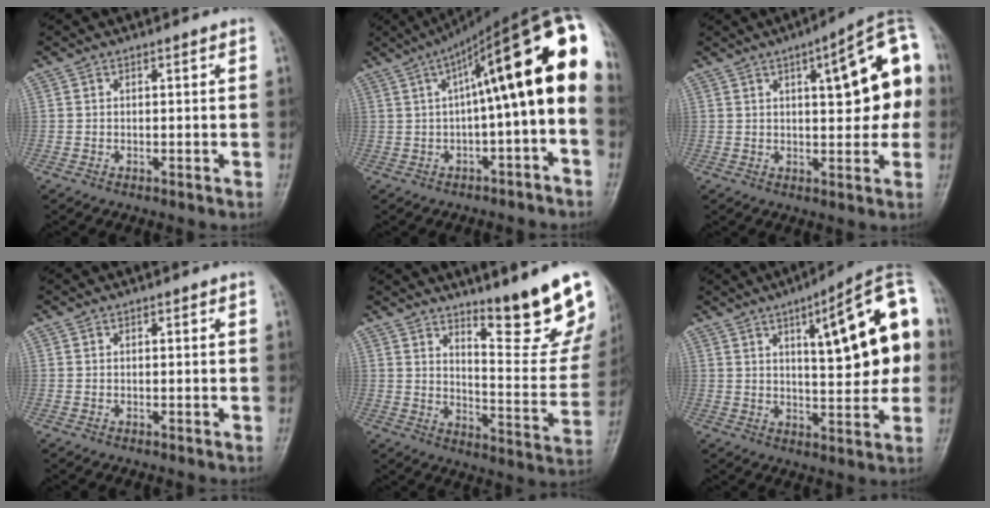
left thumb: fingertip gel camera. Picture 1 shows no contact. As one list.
[{"total": 20.2, "force": [1.6, 4.9, 19.5], "torque": [-0.271, 0.062, 0.021]}, {"total": 15.5, "force": [2.9, 5.7, 14.2], "torque": [-0.142, 0.027, 0.030]}, {"total": 0.0}, {"total": 16.1, "force": [11.8, 2.6, 10.7], "torque": [-0.110, -0.100, 0.179]}, {"total": 18.5, "force": [4.0, 5.6, 17.1], "torque": [-0.200, 0.013, 0.050]}]